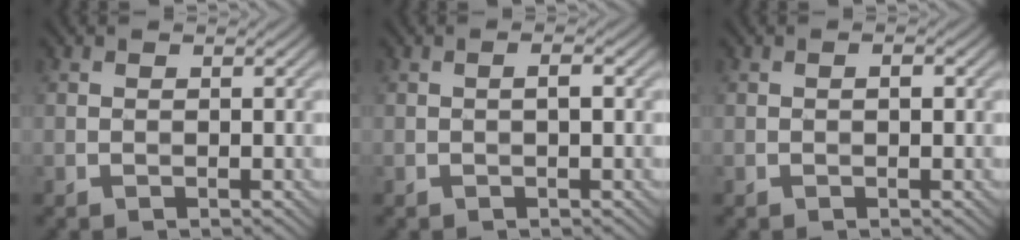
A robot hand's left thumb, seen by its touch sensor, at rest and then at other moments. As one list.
[{"total": 1.1, "force": [0.0, 0.1, 1.1], "torque": [-0.018, 0.003, -0.001]}, {"total": 0.9, "force": [0.1, 0.3, 0.8], "torque": [-0.012, 0.000, 0.000]}]